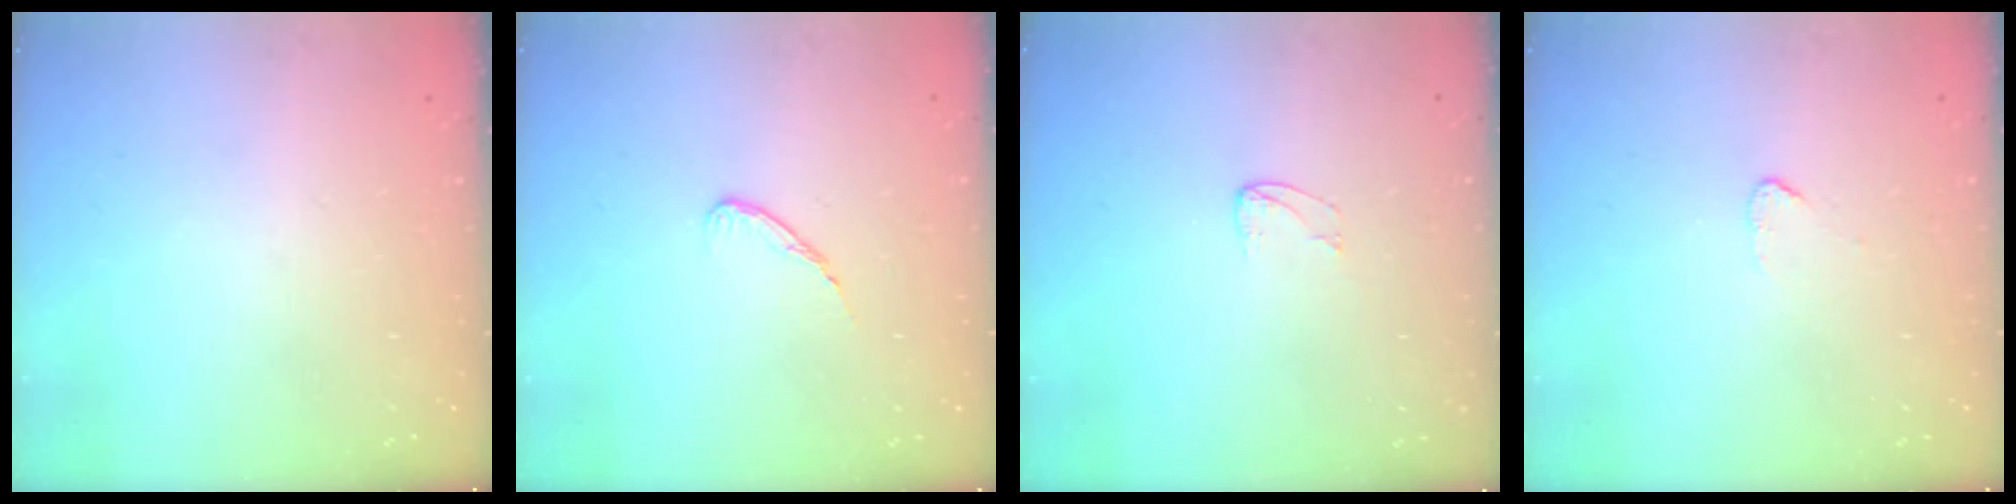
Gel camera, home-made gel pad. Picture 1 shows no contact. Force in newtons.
{"total": 4.6, "press": 4.6, "slide": 0.5}
{"total": 3.1, "press": 3.1, "slide": 0.2}
{"total": 2.6, "press": 2.6, "slide": 0.2}